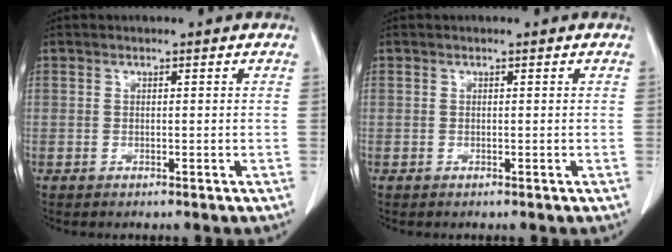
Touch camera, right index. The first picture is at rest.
{"total": 0.0}